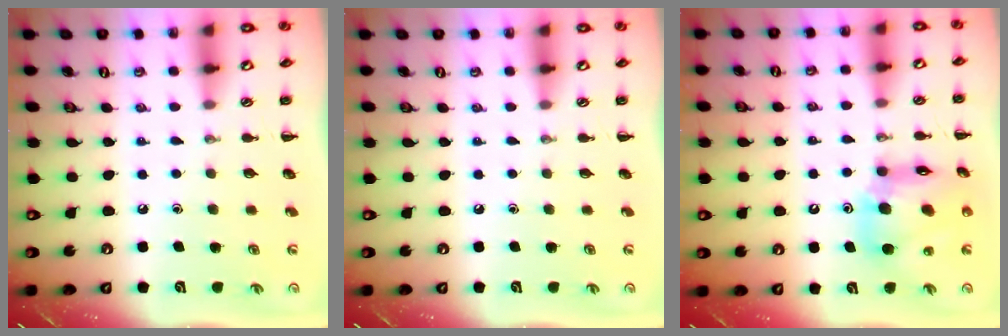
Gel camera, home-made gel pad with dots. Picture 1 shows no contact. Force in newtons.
{"total": 0.0}
{"total": 14.8, "press": 14.2, "slide": 4.0}